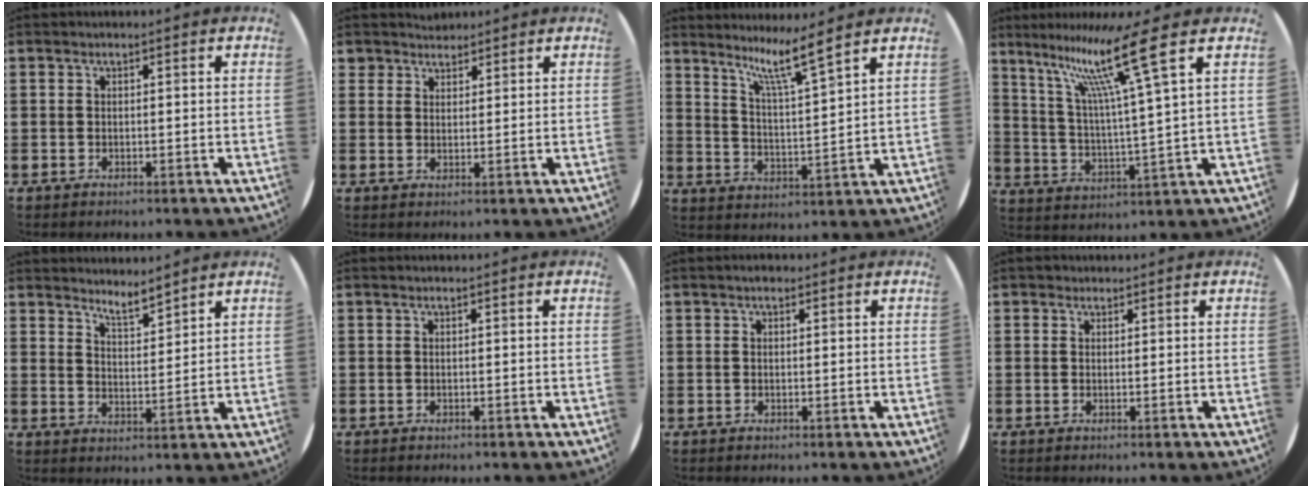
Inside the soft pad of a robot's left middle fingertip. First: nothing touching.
{"total": 2.7, "force": [2.5, 1.1, -0.1], "torque": [-0.006, 0.003, 0.049]}
{"total": 8.2, "force": [6.8, 0.3, 4.5], "torque": [-0.091, -0.031, 0.113]}
{"total": 13.8, "force": [8.5, 0.9, 10.9], "torque": [-0.213, -0.018, 0.132]}
{"total": 4.4, "force": [4.4, -0.1, 0.5], "torque": [-0.019, -0.021, 0.080]}
{"total": 0.0}
{"total": 0.7, "force": [0.5, 0.4, 0.3], "torque": [0.002, 0.001, 0.008]}
{"total": 0.7, "force": [0.6, 0.4, -0.1], "torque": [0.000, 0.003, 0.012]}